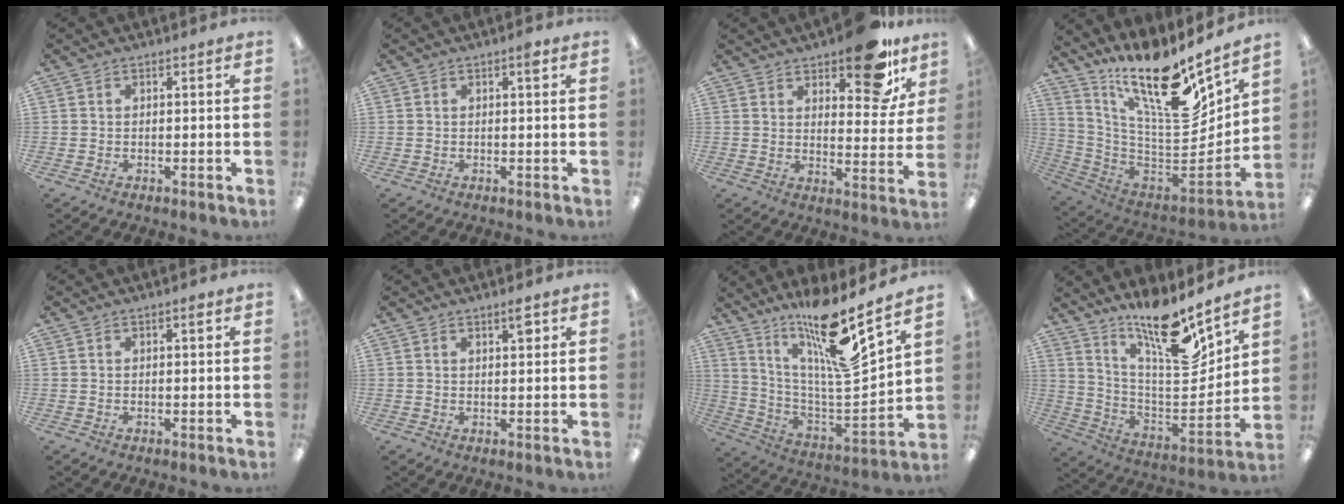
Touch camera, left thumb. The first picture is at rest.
{"total": 2.0, "force": [0.9, 0.4, 1.7], "torque": [-0.020, -0.003, 0.011]}
{"total": 14.3, "force": [10.2, 5.9, 8.2], "torque": [-0.099, -0.062, 0.172]}
{"total": 19.6, "force": [13.4, 5.6, 13.1], "torque": [-0.212, -0.116, 0.223]}
{"total": 1.4, "force": [0.8, 0.3, 1.0], "torque": [-0.014, -0.002, 0.011]}
{"total": 3.0, "force": [2.1, 0.8, 2.1], "torque": [-0.029, -0.004, 0.032]}
{"total": 18.4, "force": [14.1, 2.2, 11.6], "torque": [-0.210, -0.110, 0.229]}
{"total": 17.6, "force": [14.2, 3.9, 9.6], "torque": [-0.173, -0.113, 0.243]}